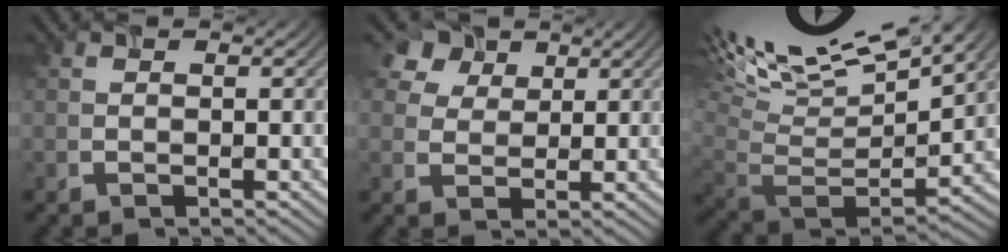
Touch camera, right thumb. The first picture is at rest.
{"total": 5.7, "force": [3.0, 3.9, 2.7], "torque": [-0.065, 0.010, 0.050]}
{"total": 13.7, "force": [6.3, 4.5, 11.3], "torque": [-0.237, 0.036, 0.115]}